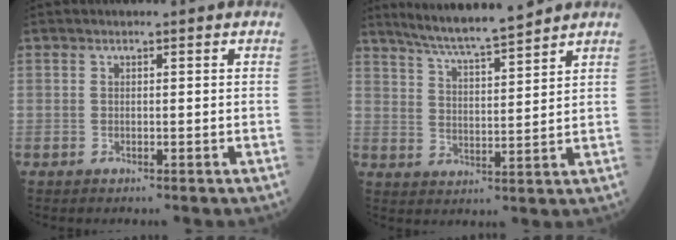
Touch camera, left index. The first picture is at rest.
{"total": 10.2, "force": [9.2, 0.1, 4.6], "torque": [-0.080, 0.009, 0.154]}